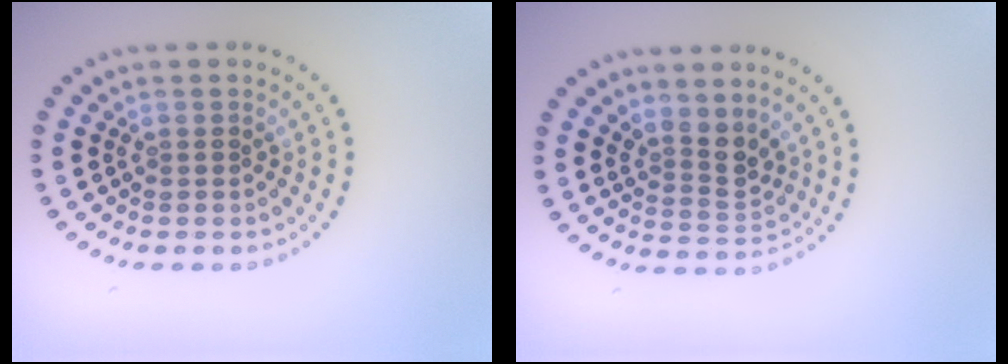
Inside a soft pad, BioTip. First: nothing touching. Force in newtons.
{"total": 2.8, "press": 2.0, "slide": 1.9}